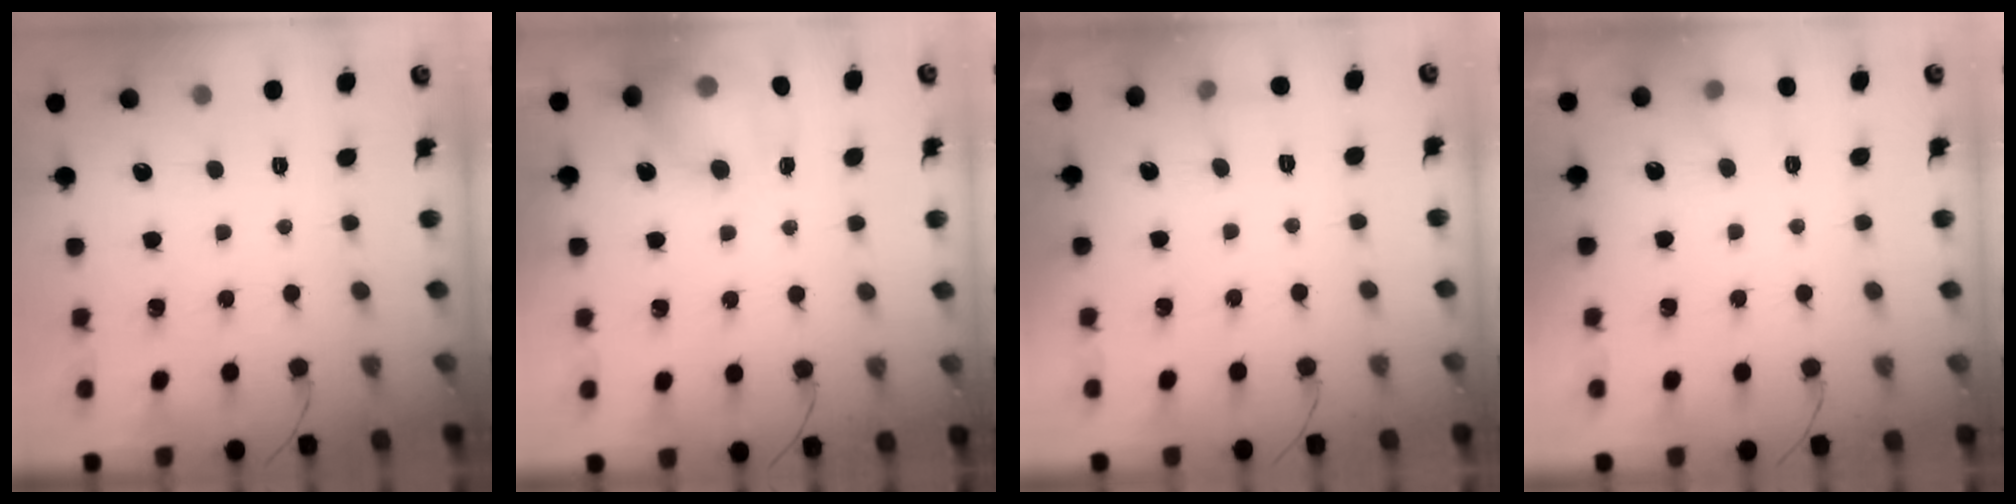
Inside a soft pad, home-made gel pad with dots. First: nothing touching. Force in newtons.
{"total": 14.9, "press": 14.8, "slide": 2.1}
{"total": 5.1, "press": 4.8, "slide": 1.7}
{"total": 5.0, "press": 4.8, "slide": 1.4}